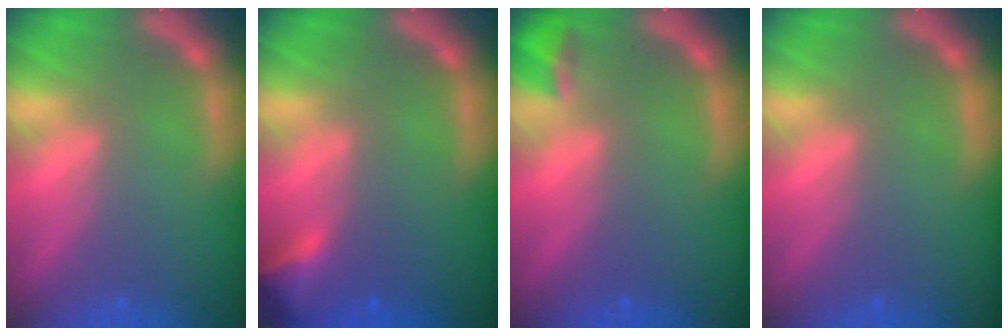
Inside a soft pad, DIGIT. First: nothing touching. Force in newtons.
{"total": 2.9}
{"total": 1.9}
{"total": 0.0}